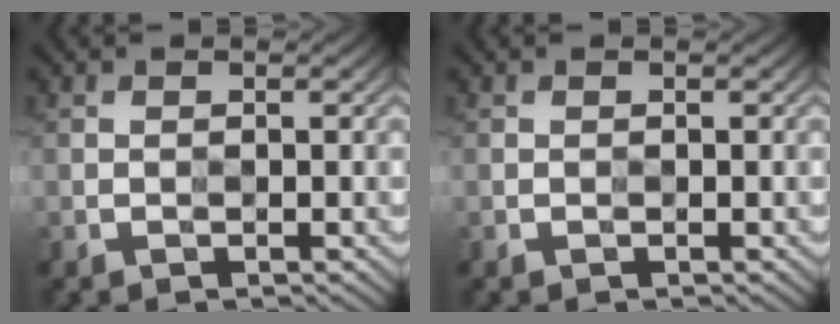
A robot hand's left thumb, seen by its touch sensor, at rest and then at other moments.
{"total": 0.0}